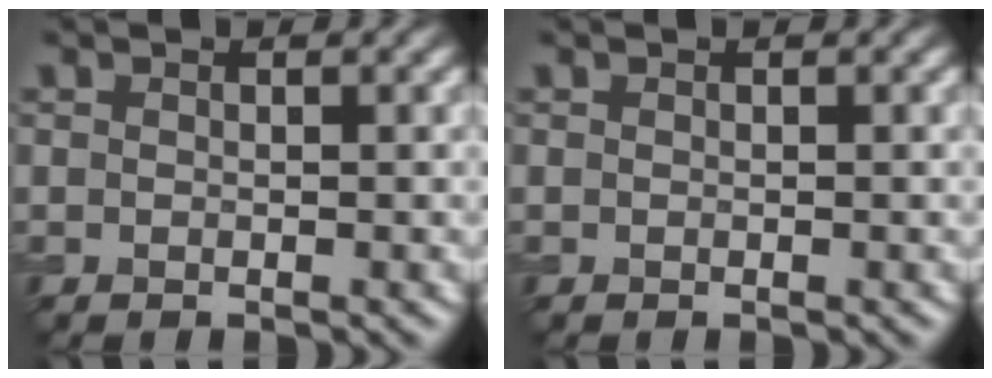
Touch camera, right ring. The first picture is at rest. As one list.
[{"total": 0.0}]